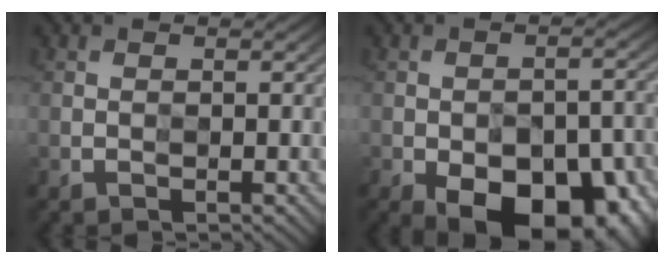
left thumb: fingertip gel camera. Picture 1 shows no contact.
{"total": 16.3, "force": [-9.5, 9.4, 9.4], "torque": [-0.099, -0.018, -0.112]}